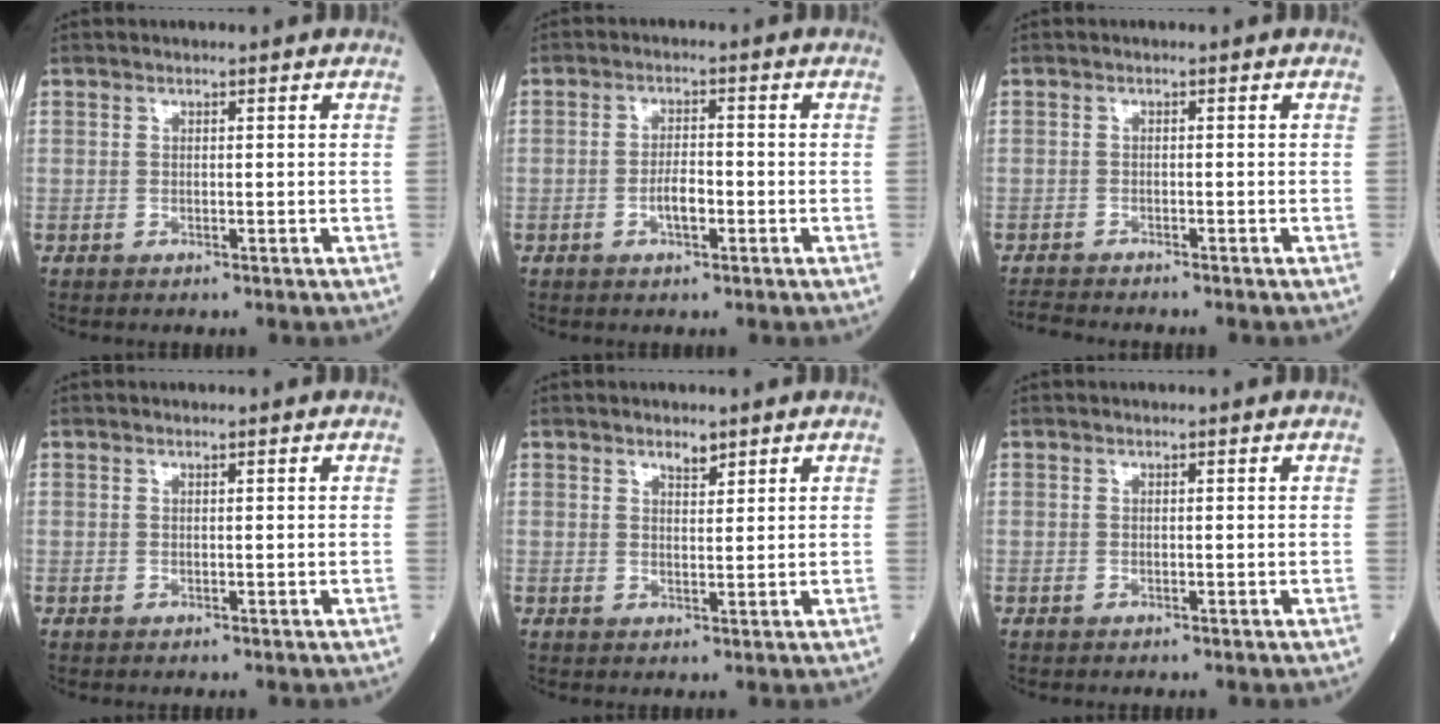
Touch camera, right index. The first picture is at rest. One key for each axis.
{"total": 3.1, "fx": -1.1, "fy": 1.1, "fz": 2.7, "tx": -0.052, "ty": 0.004, "tz": -0.018}
{"total": 3.0, "fx": -2.9, "fy": -0.4, "fz": 0.5, "tx": -0.011, "ty": -0.014, "tz": -0.051}
{"total": 0.0}
{"total": 1.9, "fx": 1.5, "fy": 0.6, "fz": 0.9, "tx": -0.015, "ty": -0.002, "tz": 0.025}
{"total": 0.0}